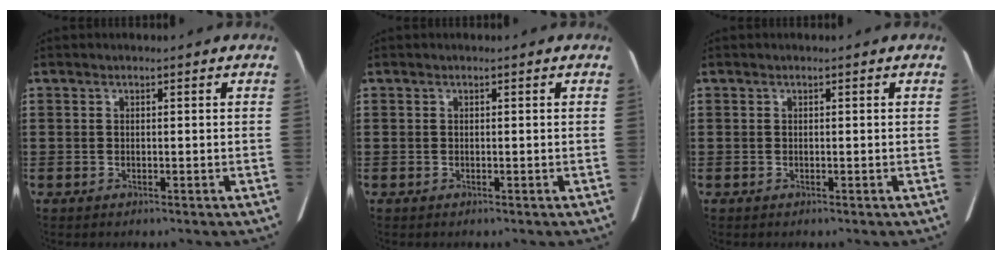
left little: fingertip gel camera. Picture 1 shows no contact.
{"total": 0.0}
{"total": 0.0}